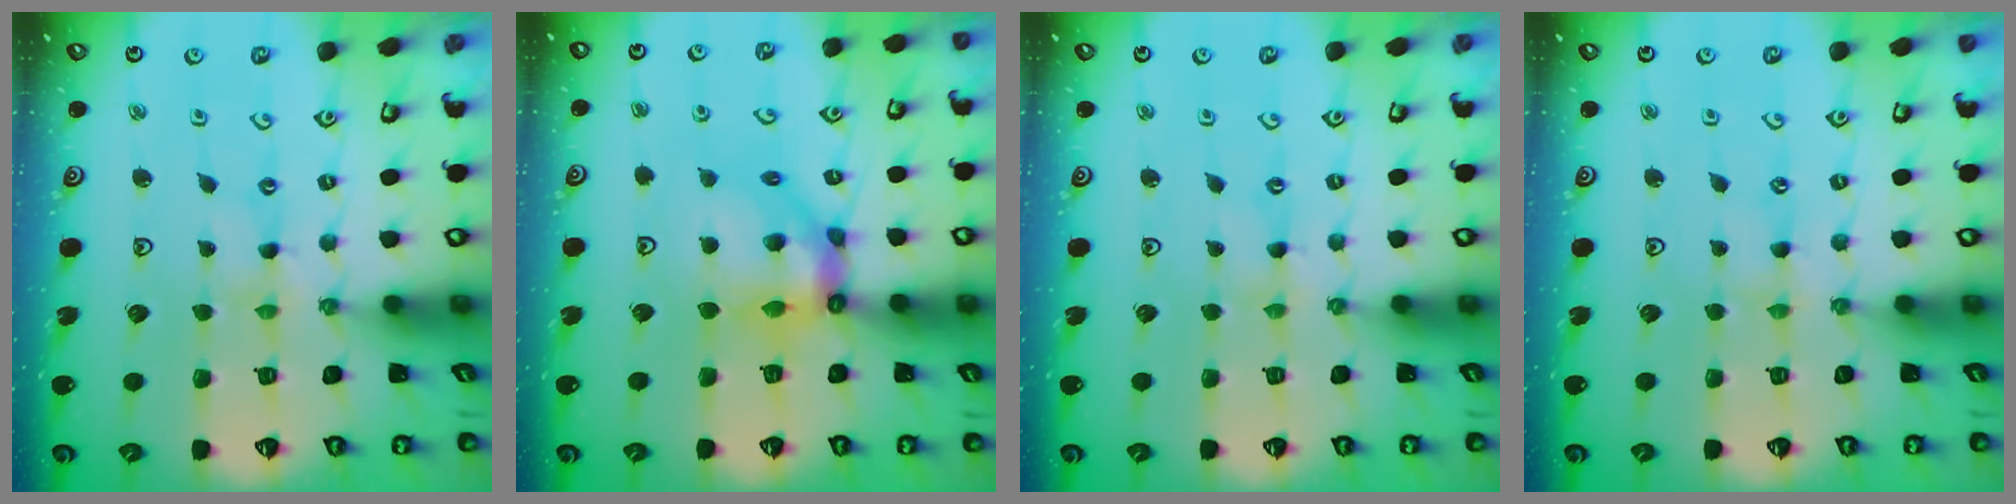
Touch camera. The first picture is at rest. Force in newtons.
{"total": 11.1, "press": 10.9, "slide": 2.0}
{"total": 0.0}
{"total": 0.5, "press": 0.5, "slide": 0.2}